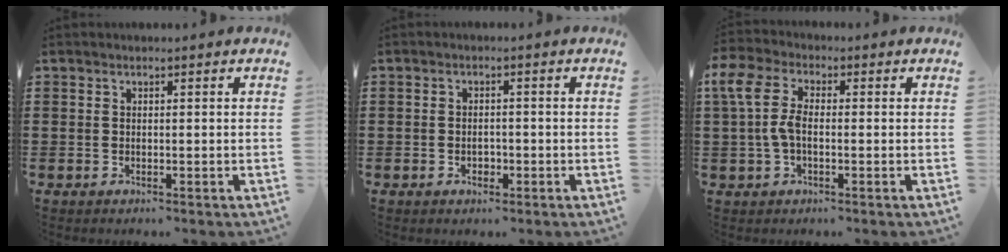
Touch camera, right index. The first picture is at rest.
{"total": 1.7, "force": [-0.6, 1.1, 1.2], "torque": [-0.025, 0.001, -0.013]}
{"total": 6.8, "force": [0.0, 3.9, 5.6], "torque": [-0.142, 0.002, -0.009]}